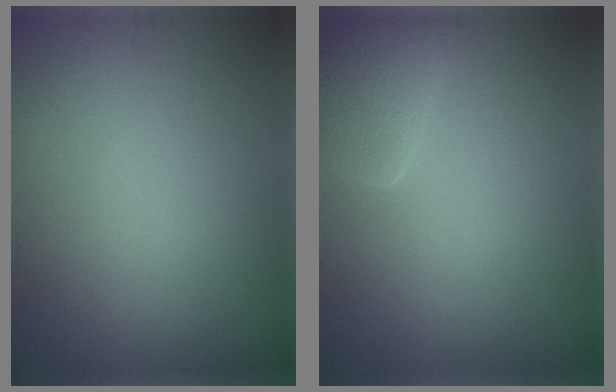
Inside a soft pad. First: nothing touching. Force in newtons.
{"total": 3.5, "press": 3.5, "slide": 0.2}